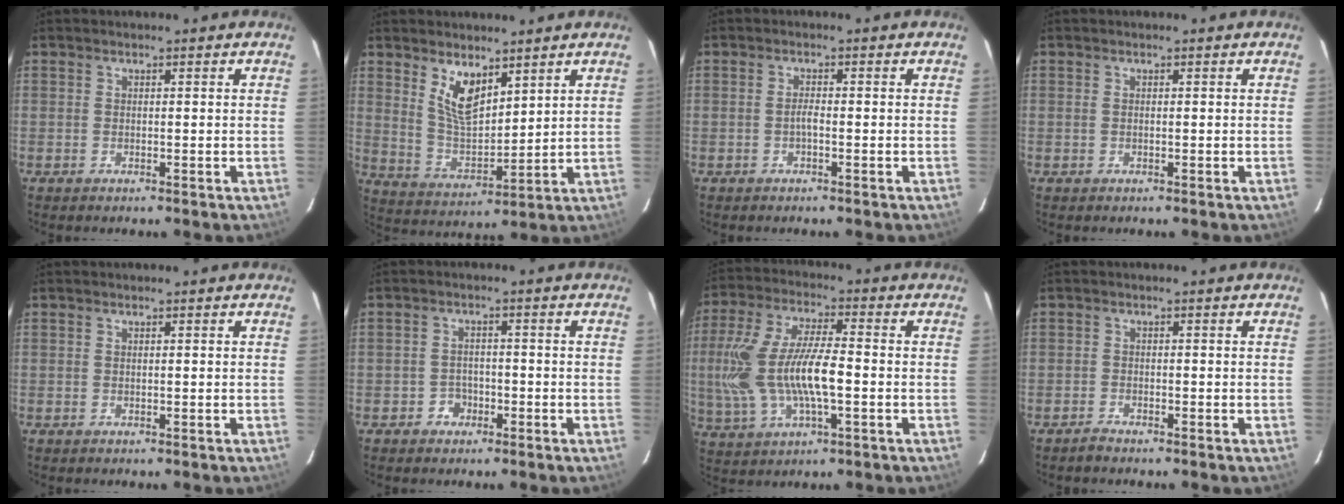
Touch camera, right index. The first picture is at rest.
{"total": 8.6, "force": [5.2, 3.7, 5.7], "torque": [-0.102, -0.004, 0.112]}
{"total": 1.2, "force": [-0.6, 0.2, 1.1], "torque": [-0.021, 0.004, -0.012]}
{"total": 0.0}
{"total": 0.0}
{"total": 3.1, "force": [-1.8, 2.6, 0.3], "torque": [-0.009, 0.012, -0.027]}
{"total": 16.6, "force": [-1.9, 6.3, 15.3], "torque": [-0.316, -0.002, -0.029]}
{"total": 1.4, "force": [-1.4, 0.2, 0.2], "torque": [-0.013, -0.001, -0.026]}